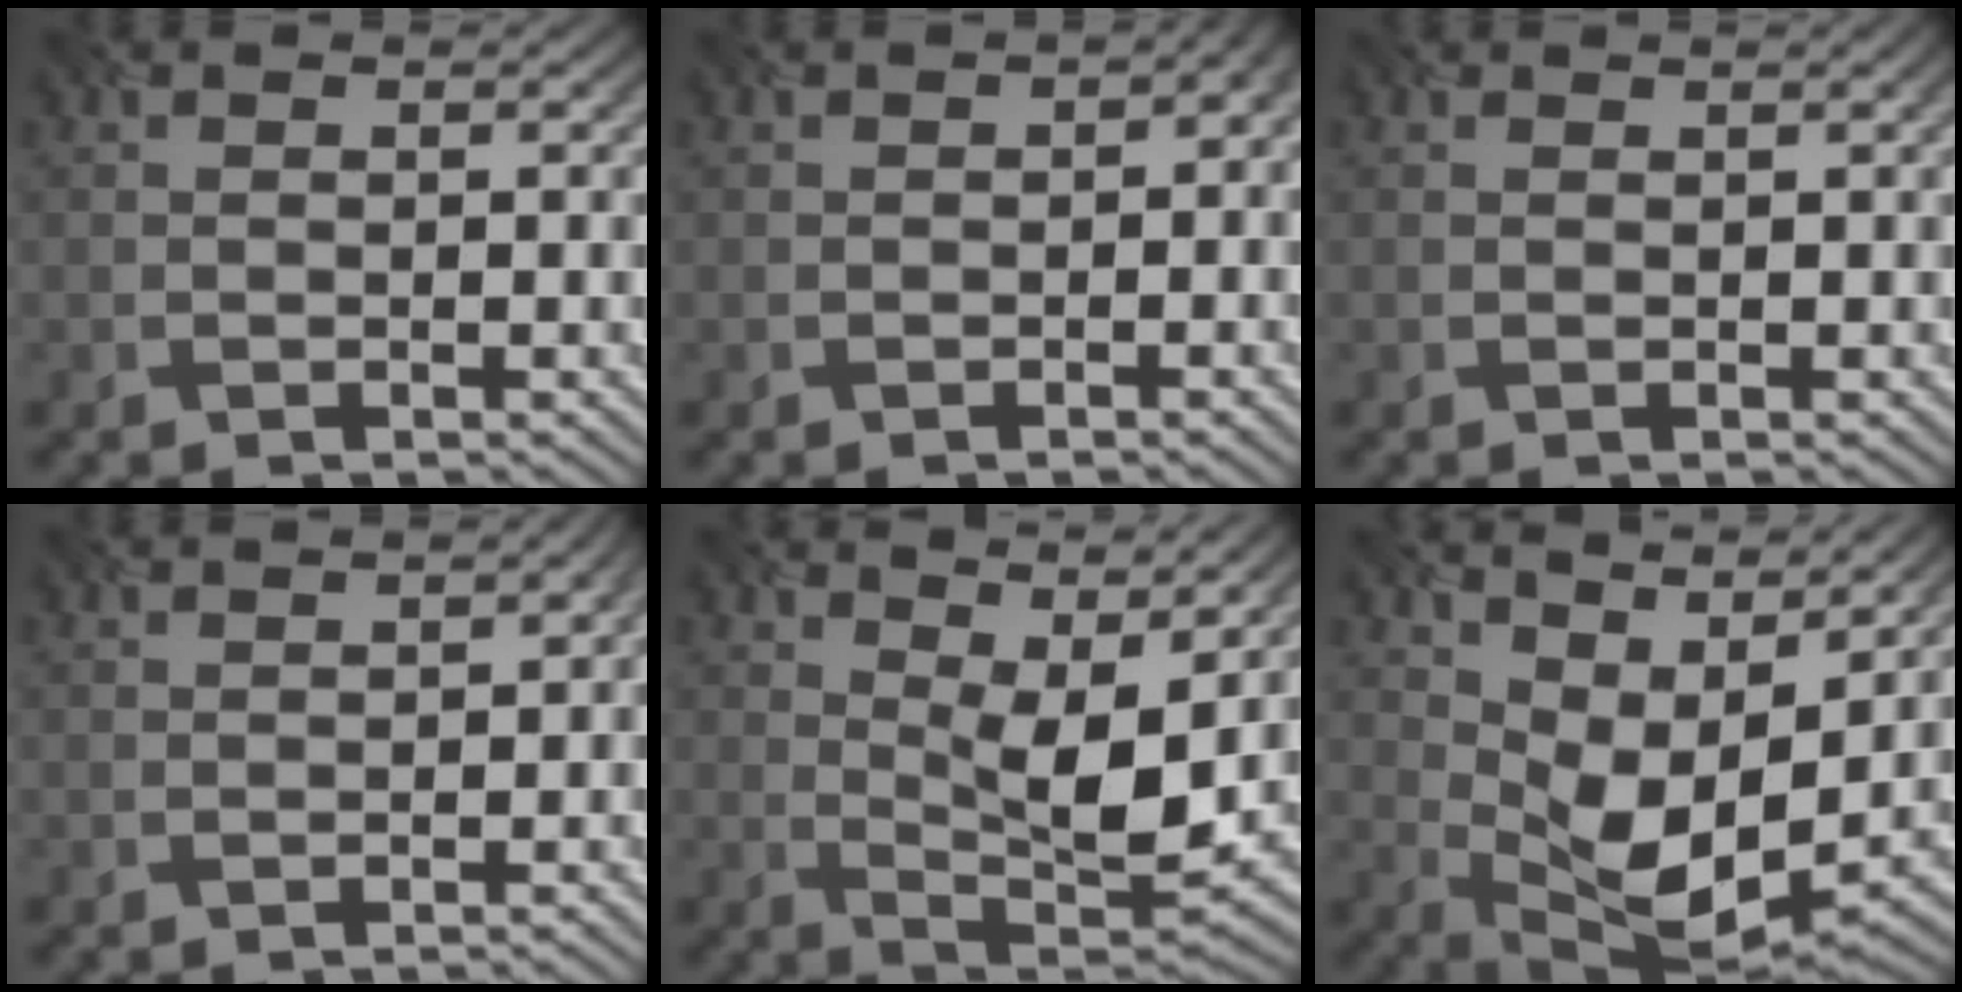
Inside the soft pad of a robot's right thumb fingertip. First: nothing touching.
{"total": 3.0, "force": [-0.6, 1.7, 2.4], "torque": [-0.021, 0.005, 0.004]}
{"total": 1.2, "force": [0.6, 0.5, 1.0], "torque": [-0.005, 0.004, 0.003]}
{"total": 1.8, "force": [-0.9, 1.1, 1.2], "torque": [-0.011, 0.000, 0.005]}
{"total": 8.6, "force": [3.4, 3.2, 7.2], "torque": [-0.139, -0.007, 0.069]}
{"total": 11.0, "force": [4.6, 5.4, 8.3], "torque": [-0.177, -0.006, 0.104]}